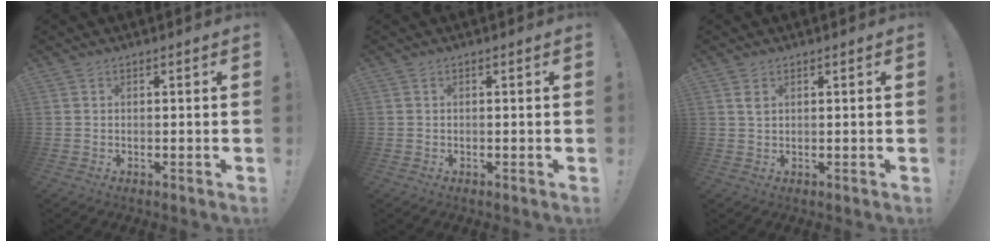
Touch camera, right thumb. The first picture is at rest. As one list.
[{"total": 1.1, "force": [0.2, 1.0, -0.1], "torque": [0.008, -0.005, 0.002]}, {"total": 1.8, "force": [0.9, 1.0, 1.2], "torque": [-0.011, -0.005, 0.014]}]